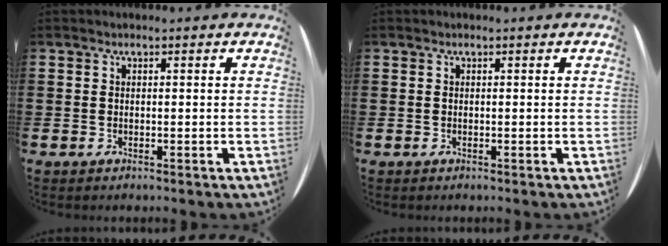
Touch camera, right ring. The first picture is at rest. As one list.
[{"total": 0.0}]